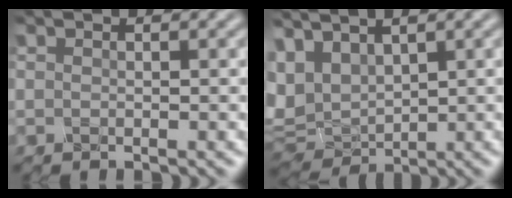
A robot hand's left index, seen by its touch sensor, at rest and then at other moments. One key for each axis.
{"total": 6.7, "fx": 2.8, "fy": 4.1, "fz": 4.4, "tx": -0.115, "ty": 0.013, "tz": 0.078}